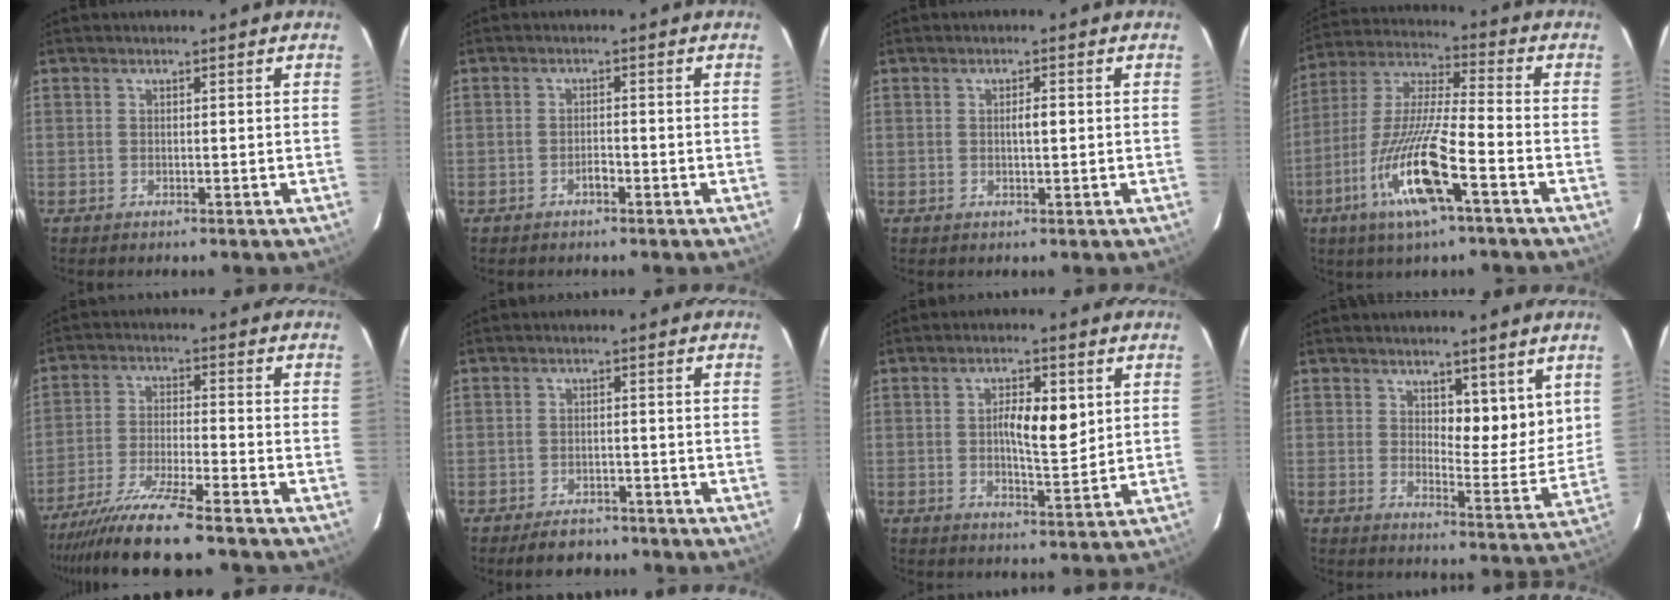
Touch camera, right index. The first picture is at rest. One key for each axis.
{"total": 1.2, "fx": -0.8, "fy": 0.4, "fz": 0.8, "tx": -0.014, "ty": 0.004, "tz": -0.012}
{"total": 1.6, "fx": 0.1, "fy": 0.4, "fz": 1.6, "tx": -0.029, "ty": 0.003, "tz": 0.002}
{"total": 15.5, "fx": -6.7, "fy": 1.4, "fz": 14.0, "tx": -0.287, "ty": -0.014, "tz": -0.124}
{"total": 11.3, "fx": -9.3, "fy": -0.5, "fz": 6.4, "tx": -0.110, "ty": -0.029, "tz": -0.161}
{"total": 4.2, "fx": -3.5, "fy": 2.1, "fz": 1.2, "tx": -0.024, "ty": 0.002, "tz": -0.051}
{"total": 6.6, "fx": 1.3, "fy": 2.0, "fz": 6.2, "tx": -0.101, "ty": 0.003, "tz": 0.023}
{"total": 7.0, "fx": 3.6, "fy": 3.0, "fz": 5.2, "tx": -0.062, "ty": -0.011, "tz": 0.058}